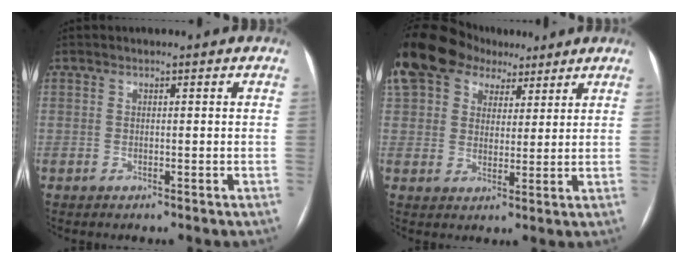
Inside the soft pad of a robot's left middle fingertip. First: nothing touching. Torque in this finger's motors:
{"motor_torque": [1.00, -1.00, 1.05, 0.21]}